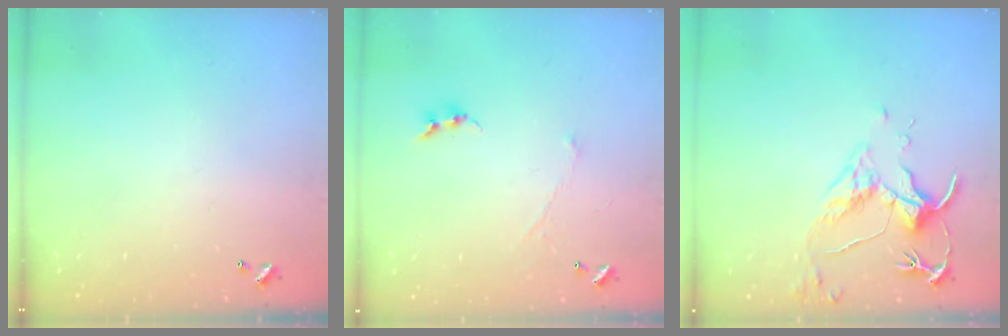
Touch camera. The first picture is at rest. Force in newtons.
{"total": 0.0}
{"total": 5.8, "press": 5.6, "slide": 1.3}